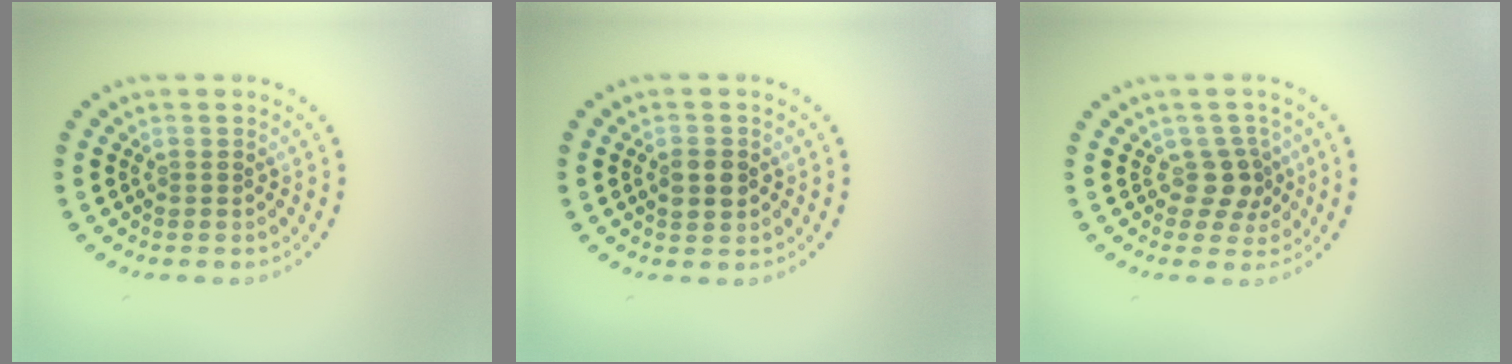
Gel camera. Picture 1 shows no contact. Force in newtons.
{"total": 2.4, "press": 2.4, "slide": 0.1}
{"total": 2.3, "press": 1.9, "slide": 1.3}